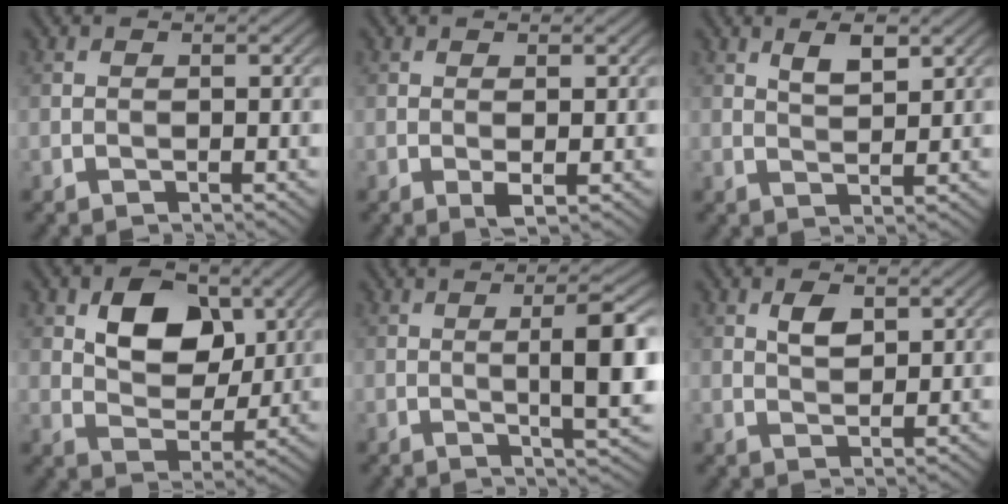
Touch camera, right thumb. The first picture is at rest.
{"total": 1.1, "force": [-0.1, 0.3, 1.0], "torque": [-0.021, -0.003, -0.004]}
{"total": 3.2, "force": [1.9, 1.1, 2.4], "torque": [-0.046, -0.003, 0.038]}
{"total": 8.8, "force": [3.1, 5.9, 5.8], "torque": [-0.108, -0.001, 0.048]}
{"total": 6.8, "force": [0.3, 1.2, 6.7], "torque": [-0.108, 0.005, 0.006]}
{"total": 2.6, "force": [1.1, 1.5, 1.8], "torque": [-0.036, 0.000, 0.023]}